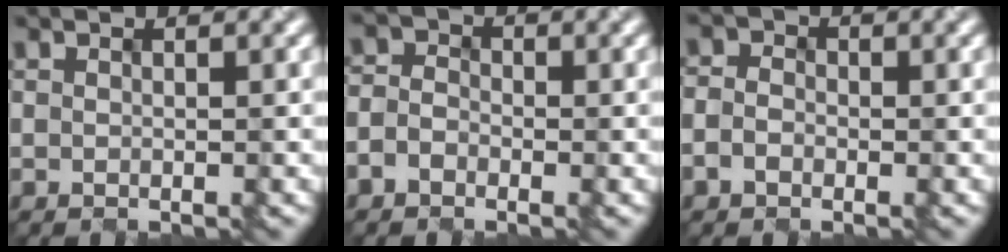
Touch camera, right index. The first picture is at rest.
{"total": 2.4, "force": [-1.5, 1.7, 0.8], "torque": [0.000, -0.001, -0.037]}
{"total": 2.1, "force": [-1.0, 1.7, 0.8], "torque": [-0.005, -0.002, -0.029]}